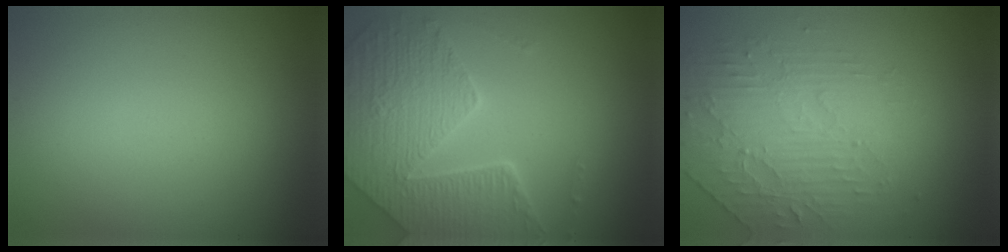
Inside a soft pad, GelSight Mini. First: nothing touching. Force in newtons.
{"total": 6.7, "press": 5.4, "slide": 4.1}
{"total": 4.7, "press": 3.3, "slide": 3.3}